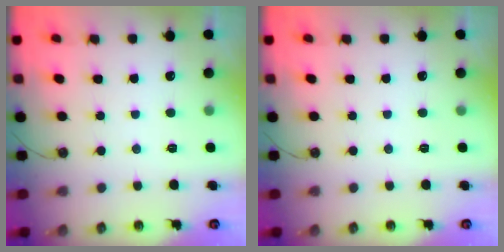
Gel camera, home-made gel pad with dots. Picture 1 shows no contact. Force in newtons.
{"total": 0.0}